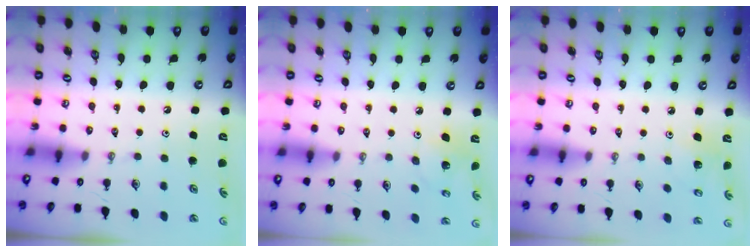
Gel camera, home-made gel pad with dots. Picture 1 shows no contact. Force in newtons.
{"total": 4.0, "press": 4.0, "slide": 0.3}
{"total": 5.3, "press": 4.8, "slide": 2.3}